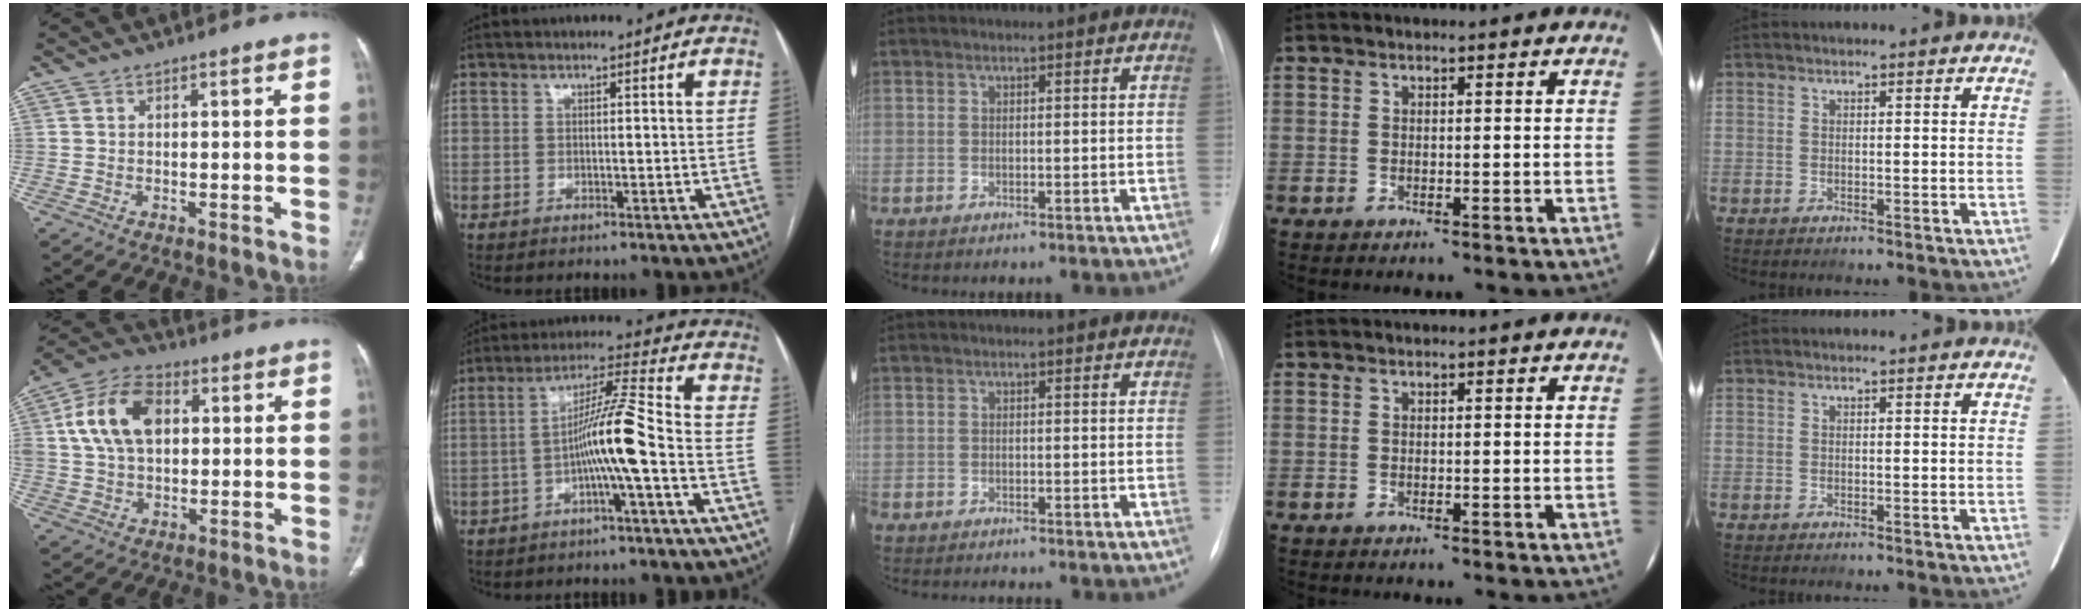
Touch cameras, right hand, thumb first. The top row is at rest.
{"thumb": {"total": 13.4, "force": [2.9, 8.6, 9.8], "torque": [-0.175, 0.015, 0.048]}, "index": {"total": 9.0, "force": [-2.6, -0.9, 8.6], "torque": [-0.159, 0.020, -0.046]}, "middle": {"total": 1.6, "force": [-1.5, -0.1, 0.4], "torque": [-0.007, -0.004, -0.023]}}